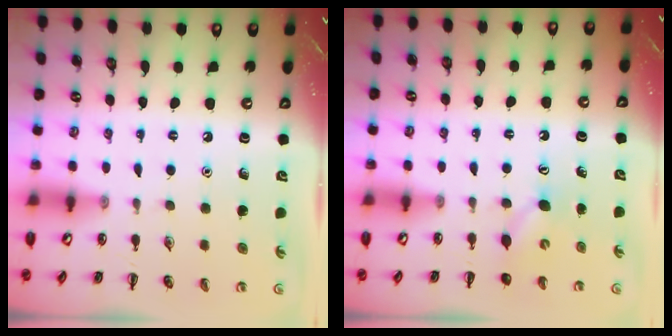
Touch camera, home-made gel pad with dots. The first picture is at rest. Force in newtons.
{"total": 3.4, "press": 3.3, "slide": 0.9}